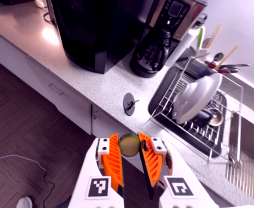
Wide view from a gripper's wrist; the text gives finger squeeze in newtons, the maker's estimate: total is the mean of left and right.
{"total": 11.0, "left": 10.9, "right": 11.2}